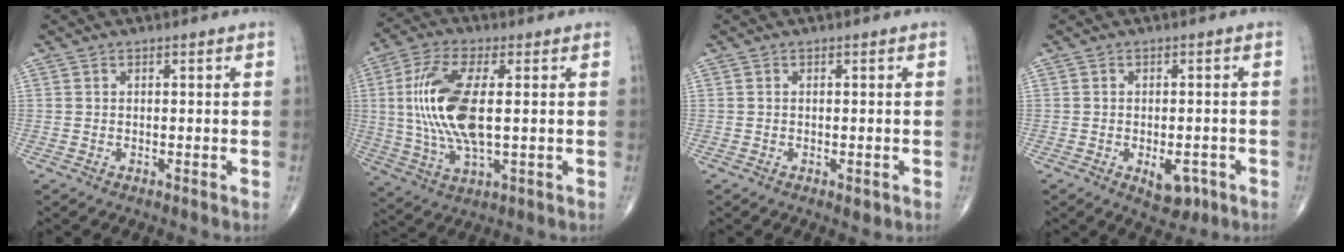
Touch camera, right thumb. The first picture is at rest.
{"total": 15.3, "force": [1.3, 5.9, 14.0], "torque": [-0.305, -0.002, 0.028]}
{"total": 1.4, "force": [-0.4, 0.6, 1.1], "torque": [-0.014, -0.001, -0.002]}
{"total": 5.1, "force": [-2.0, 2.8, 3.7], "torque": [-0.036, 0.006, -0.018]}